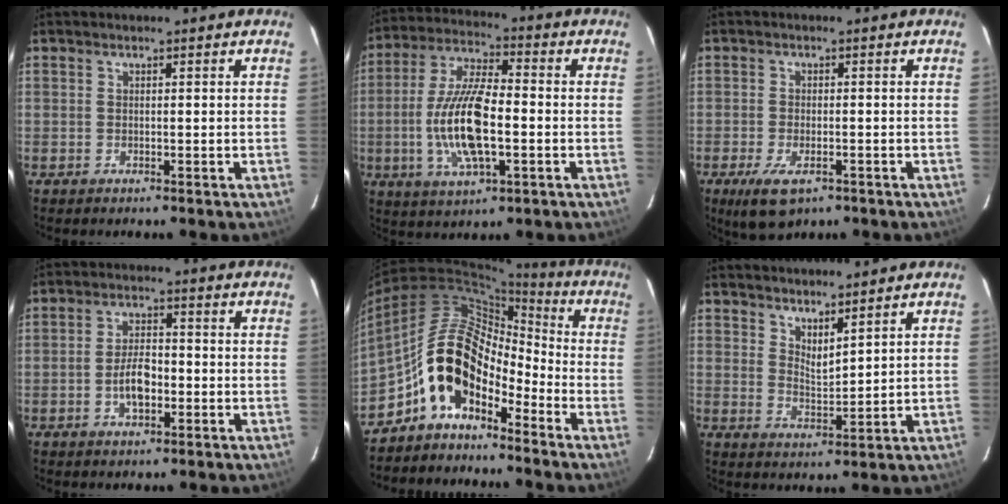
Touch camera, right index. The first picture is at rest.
{"total": 14.9, "force": [-2.9, 5.2, 13.7], "torque": [-0.281, -0.003, -0.054]}
{"total": 6.7, "force": [-3.7, 3.0, 4.6], "torque": [-0.107, -0.021, -0.063]}
{"total": 5.8, "force": [-1.8, 2.9, 4.7], "torque": [-0.091, 0.006, -0.028]}
{"total": 12.7, "force": [-7.6, 6.6, 7.7], "torque": [-0.136, 0.029, -0.151]}
{"total": 4.7, "force": [4.0, 1.0, 2.3], "torque": [-0.036, -0.008, 0.068]}